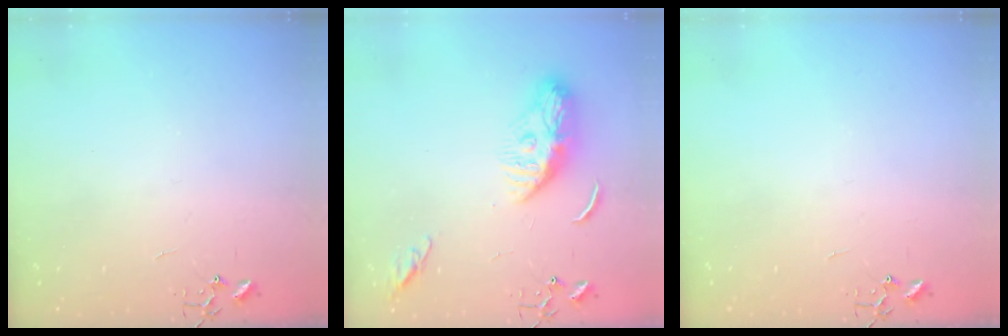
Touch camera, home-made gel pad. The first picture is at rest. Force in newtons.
{"total": 10.8, "press": 10.7, "slide": 1.0}
{"total": 0.0}